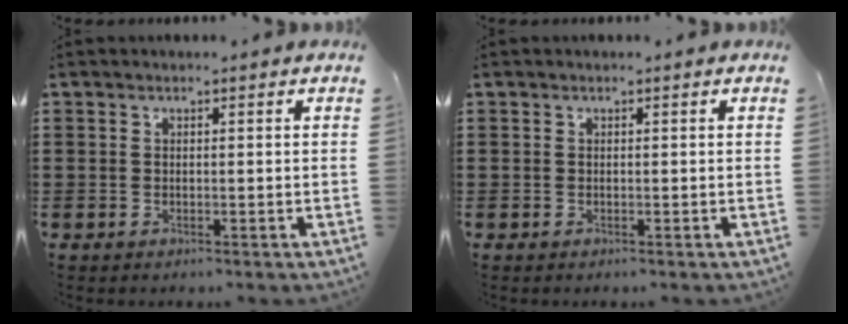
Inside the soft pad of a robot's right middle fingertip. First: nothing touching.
{"total": 0.0}